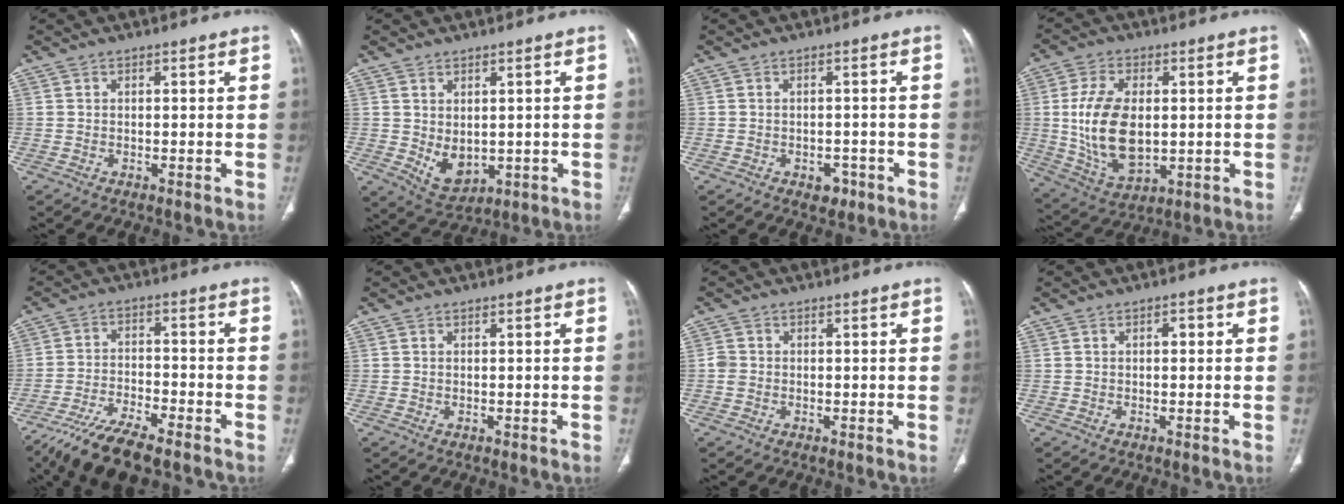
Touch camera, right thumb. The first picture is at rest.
{"total": 6.2, "force": [-0.1, 4.2, 4.6], "torque": [-0.062, -0.010, 0.025]}
{"total": 2.7, "force": [-1.4, 2.0, 1.3], "torque": [-0.004, 0.007, -0.013]}
{"total": 15.2, "force": [0.6, 8.9, 12.4], "torque": [-0.233, -0.010, 0.026]}
{"total": 11.9, "force": [-9.0, 3.4, 7.0], "torque": [-0.132, 0.028, -0.161]}
{"total": 0.0}
{"total": 1.8, "force": [-0.3, 1.6, 0.8], "torque": [-0.013, 0.004, -0.008]}
{"total": 1.3, "force": [0.2, 0.9, 1.0], "torque": [-0.010, 0.004, 0.001]}